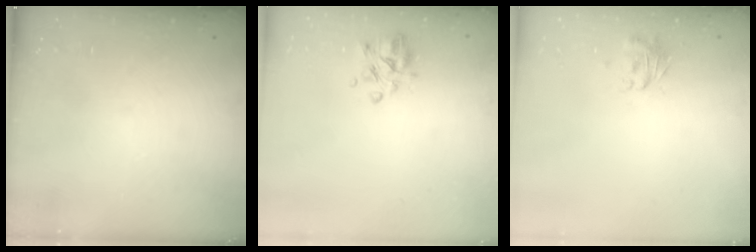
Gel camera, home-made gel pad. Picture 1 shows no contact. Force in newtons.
{"total": 5.1, "press": 4.8, "slide": 1.8}
{"total": 1.3, "press": 1.2, "slide": 0.4}